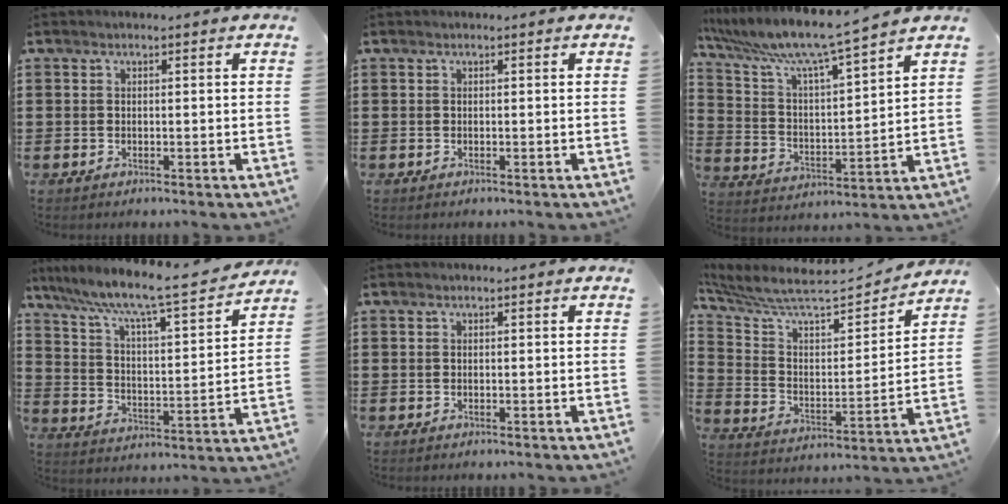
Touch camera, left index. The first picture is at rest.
{"total": 0.0}
{"total": 8.5, "force": [7.2, 0.1, 4.4], "torque": [-0.117, -0.049, 0.117]}
{"total": 7.8, "force": [6.7, 0.1, 4.1], "torque": [-0.107, -0.049, 0.104]}
{"total": 0.0}
{"total": 8.0, "force": [7.3, 1.3, 3.2], "torque": [-0.098, -0.056, 0.118]}